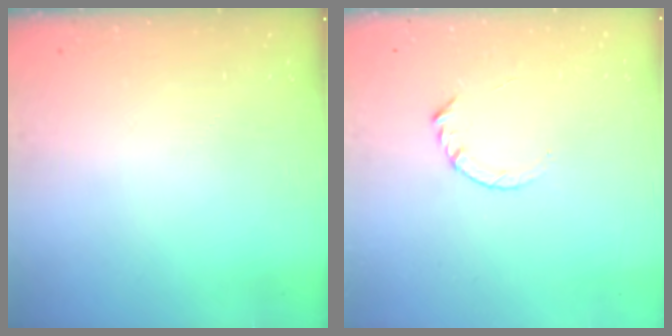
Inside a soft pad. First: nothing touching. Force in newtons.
{"total": 3.7, "press": 3.6, "slide": 0.4}